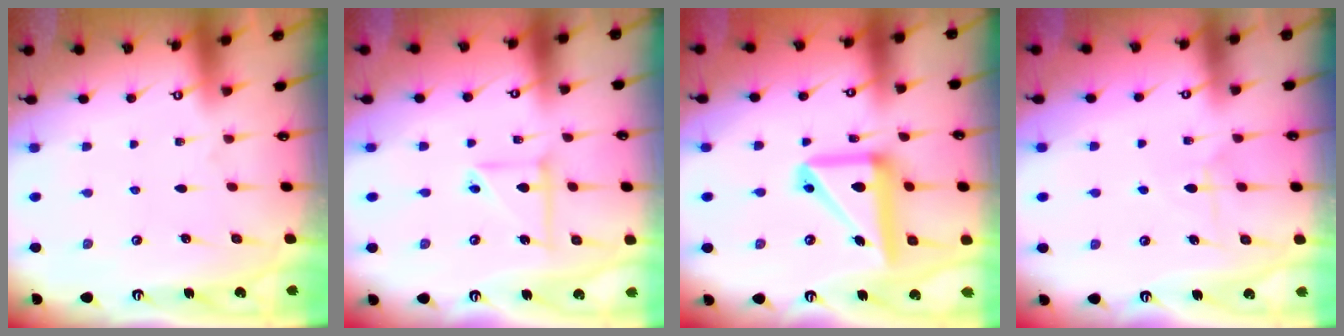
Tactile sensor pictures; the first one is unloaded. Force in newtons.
{"total": 6.4, "press": 6.4, "slide": 0.4}
{"total": 15.5, "press": 15.3, "slide": 2.3}
{"total": 6.3, "press": 6.2, "slide": 0.7}